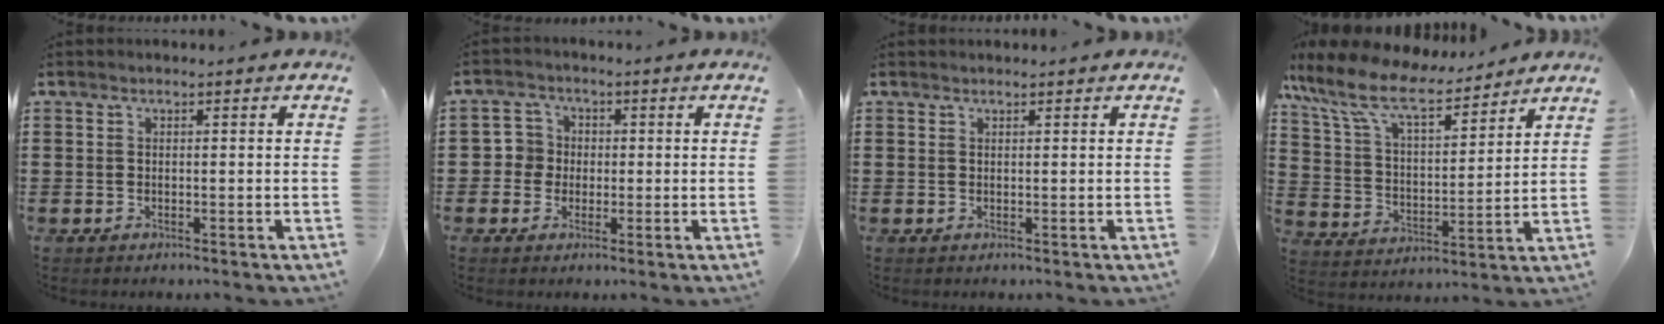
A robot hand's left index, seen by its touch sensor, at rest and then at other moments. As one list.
[{"total": 3.6, "force": [-0.6, 3.5, 0.5], "torque": [-0.027, 0.009, -0.015]}, {"total": 0.5, "force": [0.5, 0.1, 0.1], "torque": [-0.003, 0.000, 0.011]}, {"total": 10.2, "force": [8.3, 2.8, 5.2], "torque": [-0.135, -0.038, 0.143]}]